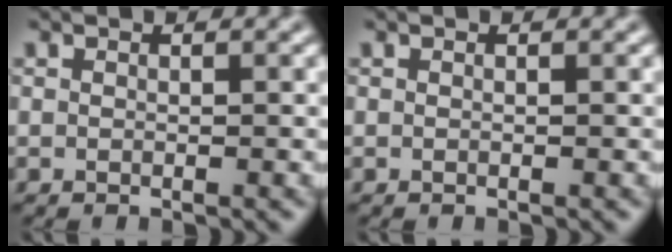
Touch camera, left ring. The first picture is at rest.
{"total": 0.0}